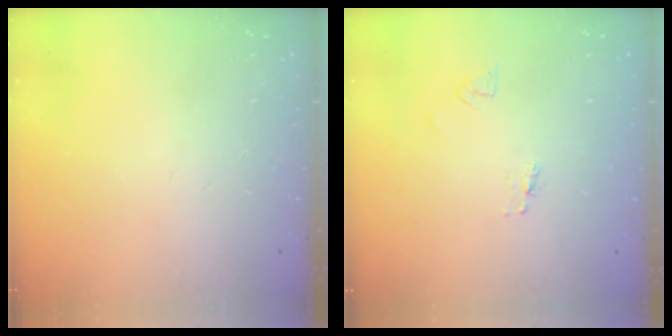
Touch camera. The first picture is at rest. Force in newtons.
{"total": 2.1, "press": 2.1, "slide": 0.1}